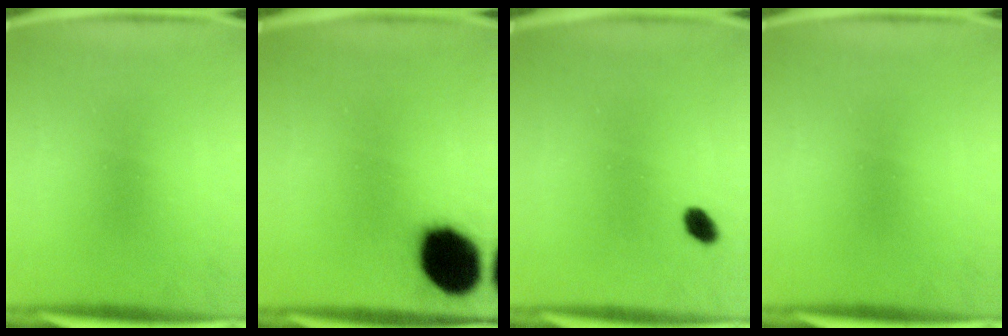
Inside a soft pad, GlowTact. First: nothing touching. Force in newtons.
{"total": 17.4}
{"total": 2.4}
{"total": 0.0}